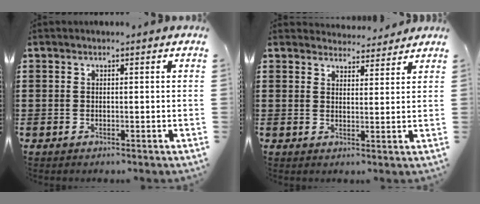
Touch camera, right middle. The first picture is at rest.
{"total": 3.5, "force": [3.4, 0.6, -0.2], "torque": [0.002, -0.015, 0.064]}